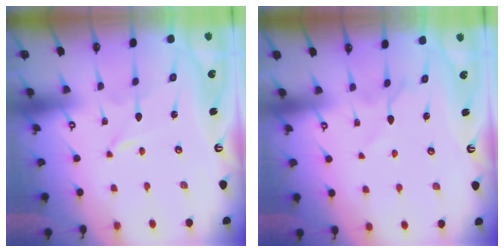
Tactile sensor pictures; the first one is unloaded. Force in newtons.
{"total": 6.6, "press": 6.5, "slide": 0.9}